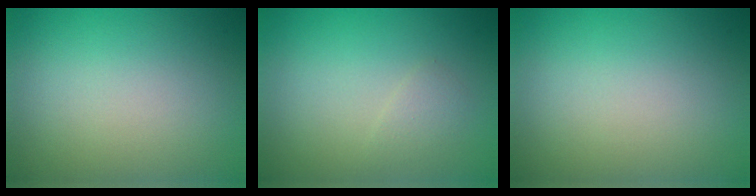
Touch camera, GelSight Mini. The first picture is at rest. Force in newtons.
{"total": 1.0, "press": 1.0, "slide": 0.0}
{"total": 0.0}